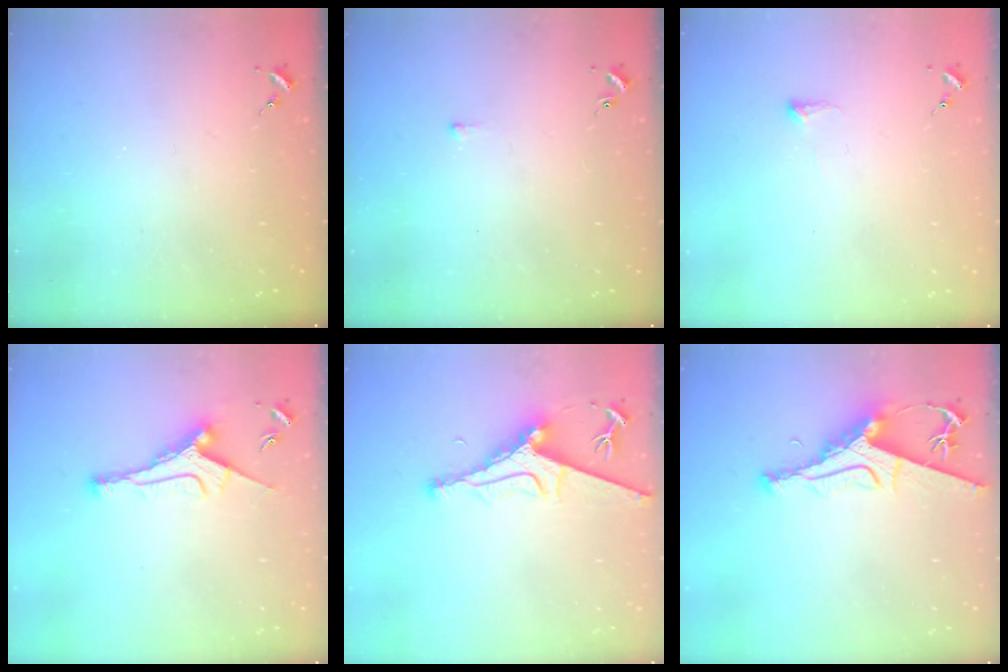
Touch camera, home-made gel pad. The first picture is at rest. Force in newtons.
{"total": 1.6, "press": 1.6, "slide": 0.2}
{"total": 3.9, "press": 3.8, "slide": 1.0}
{"total": 10.1, "press": 10.1, "slide": 0.3}
{"total": 10.9, "press": 10.8, "slide": 1.7}
{"total": 10.1, "press": 10.0, "slide": 1.2}